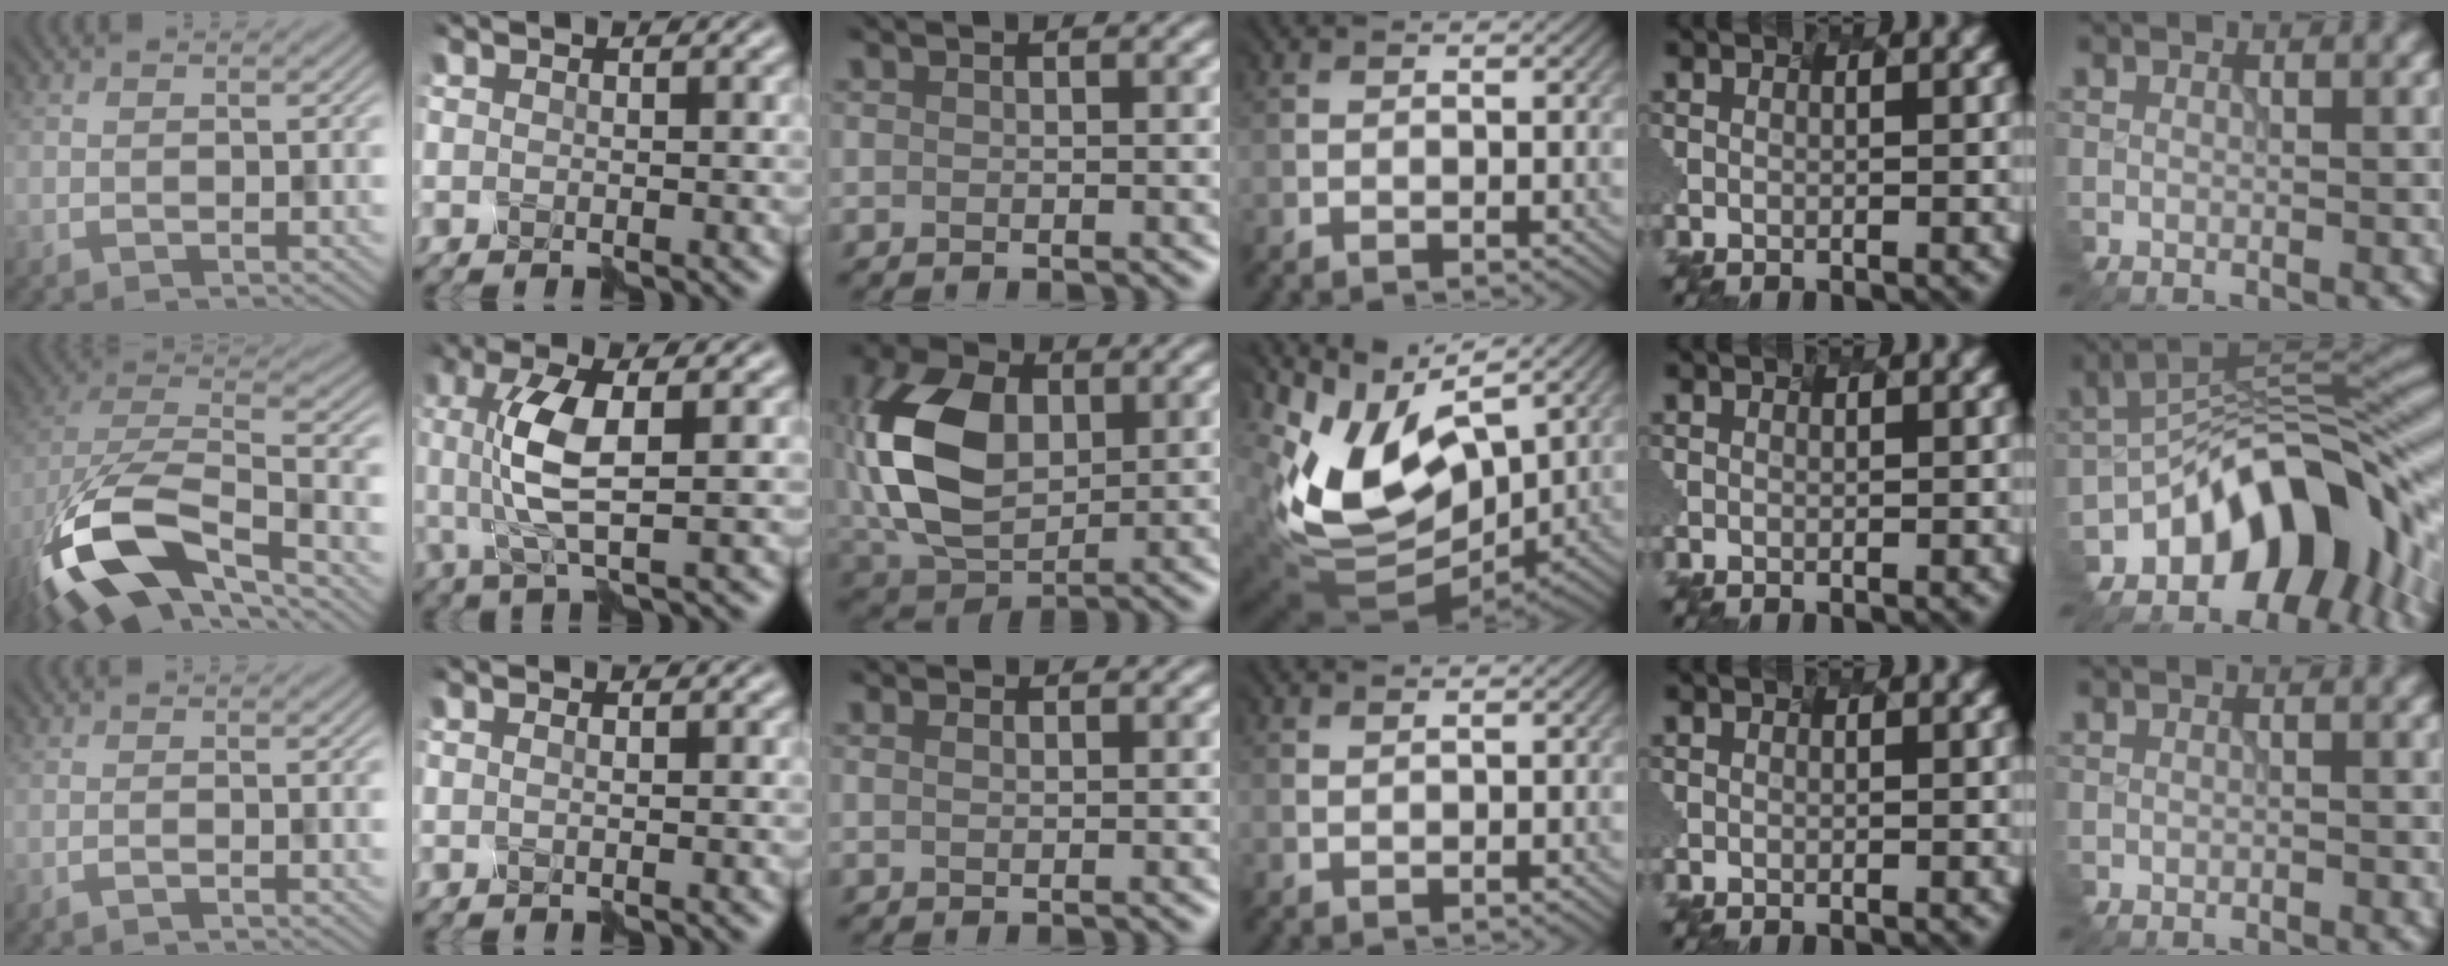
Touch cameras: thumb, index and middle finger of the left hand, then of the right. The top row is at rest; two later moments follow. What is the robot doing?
{"motion": "disassemble", "object": "markers"}